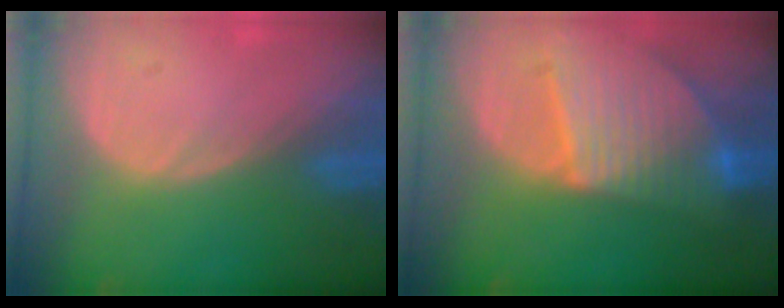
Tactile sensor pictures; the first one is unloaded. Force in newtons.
{"total": 9.4, "press": 8.1, "slide": 4.7}